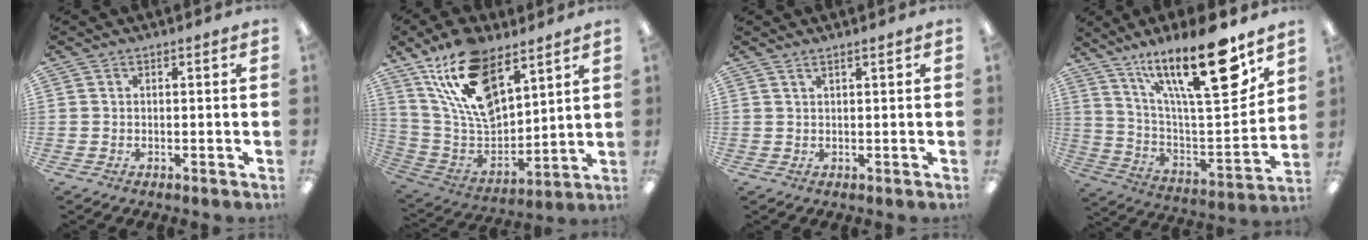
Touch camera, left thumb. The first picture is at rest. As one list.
[{"total": 19.5, "force": [12.4, 9.6, 11.5], "torque": [-0.235, -0.060, 0.224]}, {"total": 1.3, "force": [1.0, 0.1, 0.8], "torque": [-0.017, 0.001, 0.018]}, {"total": 24.3, "force": [16.0, 6.4, 17.1], "torque": [-0.267, -0.105, 0.260]}]